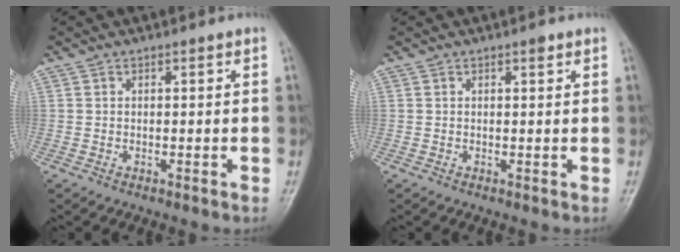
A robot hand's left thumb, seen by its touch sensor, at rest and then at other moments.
{"total": 1.1, "force": [0.7, 0.4, 0.7], "torque": [-0.008, -0.002, 0.009]}